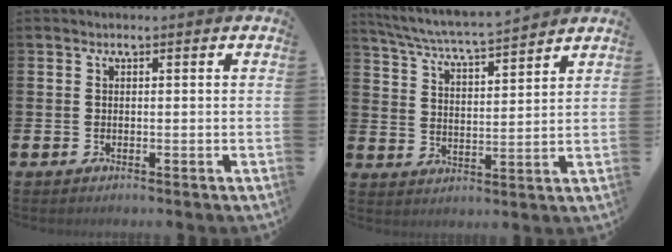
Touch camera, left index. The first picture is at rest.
{"total": 5.8, "force": [5.7, -0.1, 1.4], "torque": [-0.055, -0.041, 0.097]}